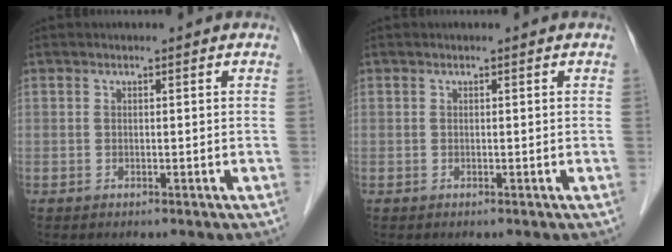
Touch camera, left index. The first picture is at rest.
{"total": 0.0}